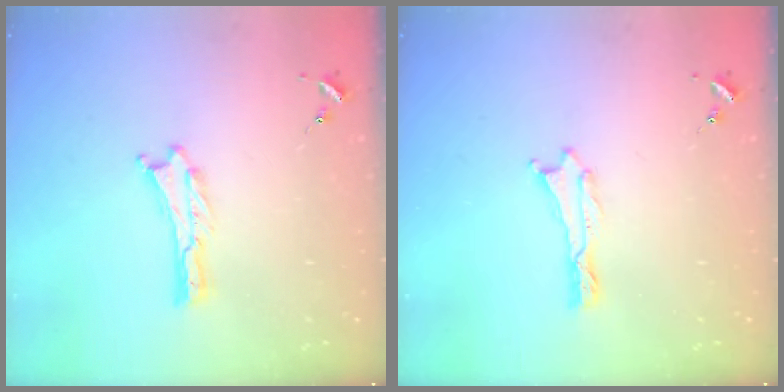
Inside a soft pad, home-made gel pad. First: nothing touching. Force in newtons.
{"total": 0.0}